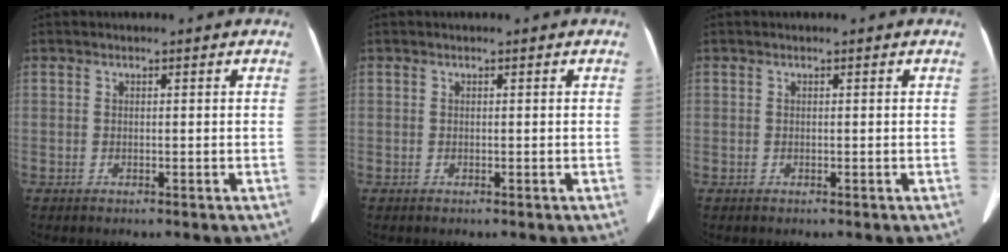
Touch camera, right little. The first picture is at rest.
{"total": 0.0}
{"total": 0.0}